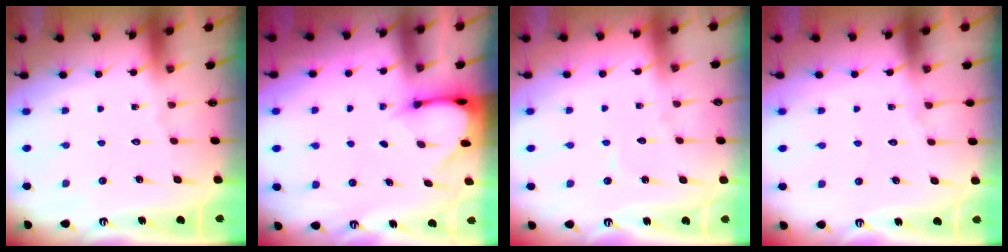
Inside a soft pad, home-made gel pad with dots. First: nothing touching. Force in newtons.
{"total": 3.0, "press": 3.0, "slide": 0.2}
{"total": 3.8, "press": 3.8, "slide": 0.3}
{"total": 3.5, "press": 3.5, "slide": 0.4}